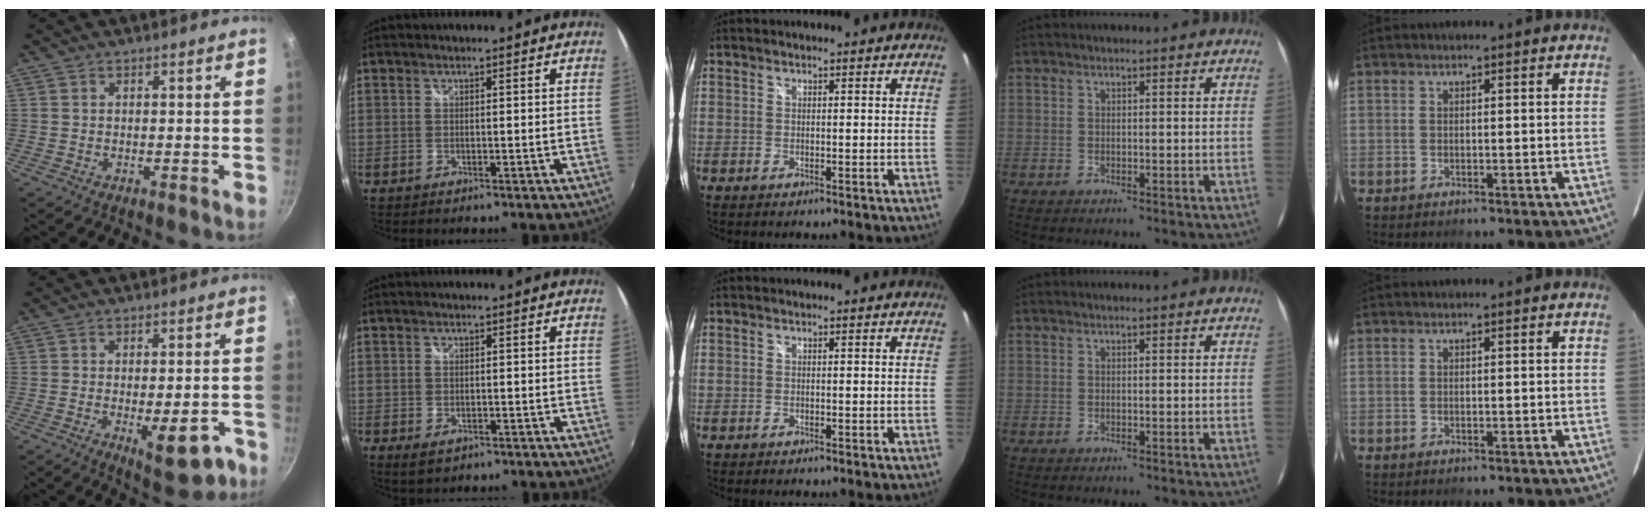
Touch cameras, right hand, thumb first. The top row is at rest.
{"thumb": {"total": 9.9, "force": [-3.9, 3.8, 8.3], "torque": [-0.081, 0.013, -0.041]}, "index": {"total": 3.2, "force": [-1.7, 1.9, 2.0], "torque": [-0.040, -0.009, -0.026]}}